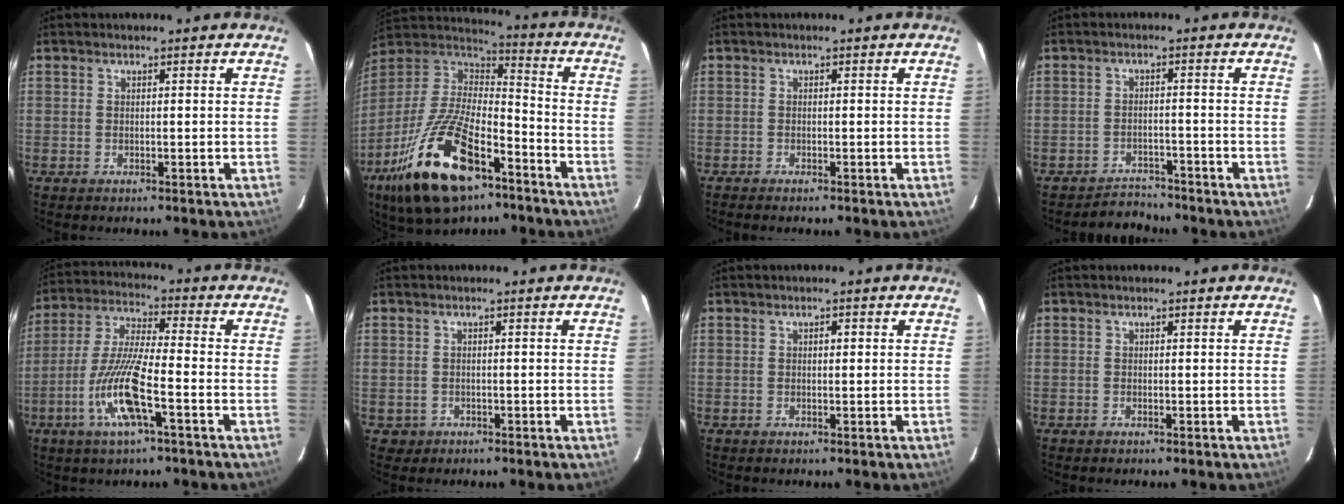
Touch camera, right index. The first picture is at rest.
{"total": 21.8, "force": [-12.7, 7.9, 15.8], "torque": [-0.335, -0.019, -0.233]}
{"total": 1.8, "force": [-1.5, 0.1, 0.9], "torque": [-0.013, -0.003, -0.017]}
{"total": 3.6, "force": [-3.3, 0.9, -1.0], "torque": [0.019, -0.001, -0.052]}
{"total": 12.0, "force": [-4.5, 1.2, 11.0], "torque": [-0.228, -0.007, -0.089]}
{"total": 1.9, "force": [-0.7, 1.8, -0.1], "torque": [0.002, 0.007, -0.010]}
{"total": 0.8, "force": [0.2, 0.4, 0.7], "torque": [-0.010, 0.002, 0.001]}
{"total": 0.0}